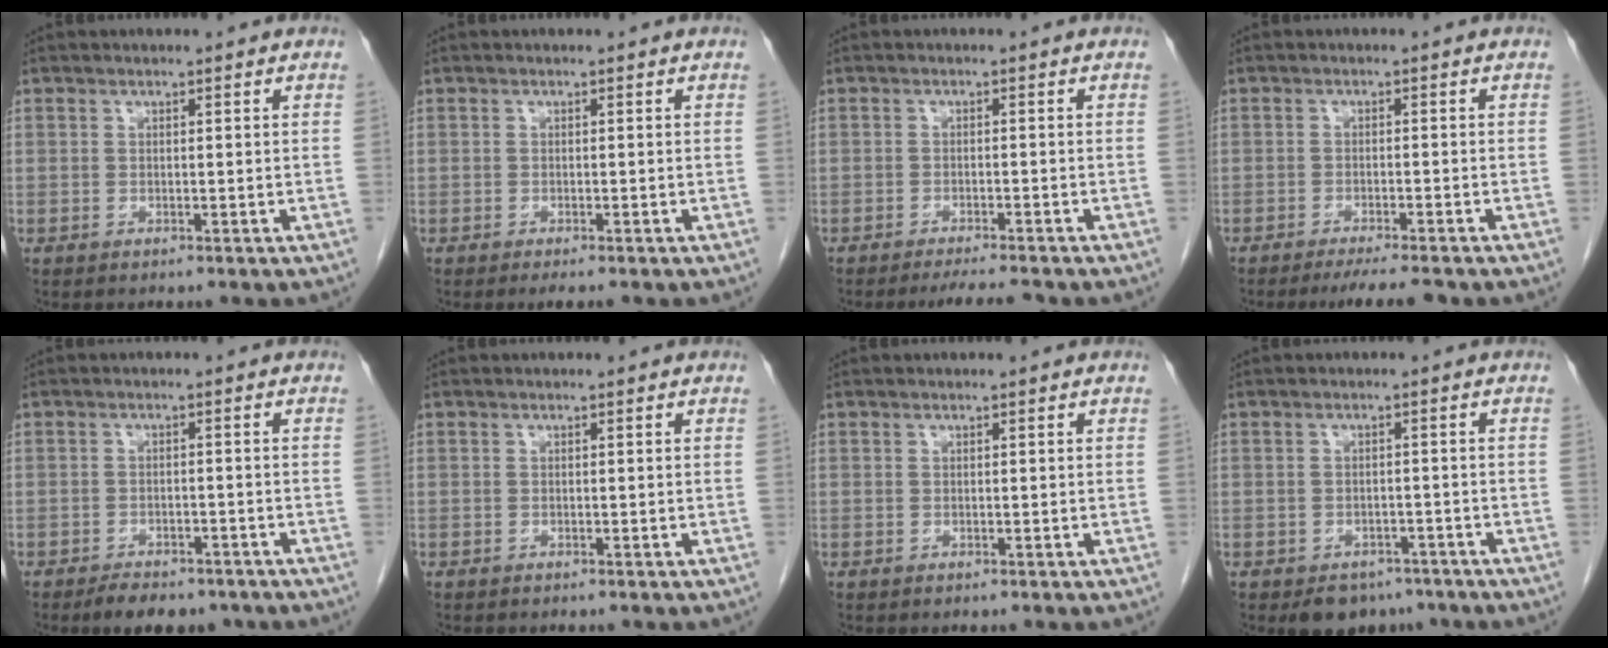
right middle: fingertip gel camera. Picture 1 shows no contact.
{"total": 1.5, "force": [-1.2, 0.2, 0.9], "torque": [-0.015, -0.006, -0.015]}
{"total": 4.8, "force": [-4.3, -0.1, 2.1], "torque": [-0.029, -0.013, -0.065]}
{"total": 5.8, "force": [-5.0, 0.0, 3.0], "torque": [-0.037, -0.014, -0.075]}
{"total": 6.2, "force": [-5.0, 2.6, 2.7], "torque": [-0.039, -0.003, -0.067]}
{"total": 0.0}
{"total": 0.0}
{"total": 4.9, "force": [-3.8, 2.9, 1.2], "torque": [-0.010, 0.003, -0.050]}